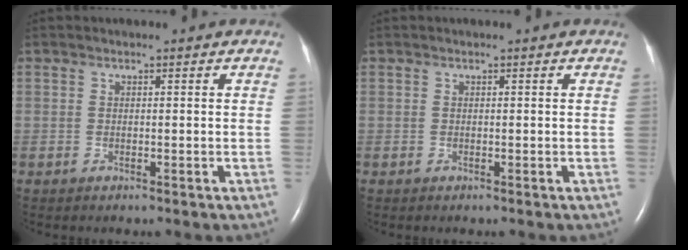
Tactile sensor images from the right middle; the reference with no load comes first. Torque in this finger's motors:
{"motor_torque": [0.09, -0.30, 0.00, 0.00]}